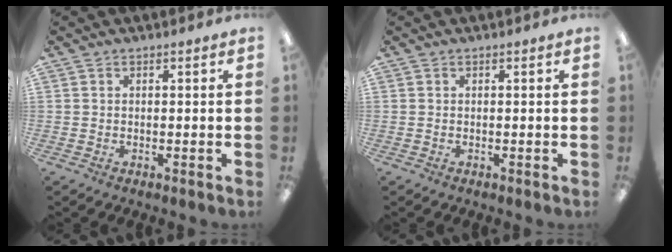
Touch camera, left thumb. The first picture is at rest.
{"total": 0.0}